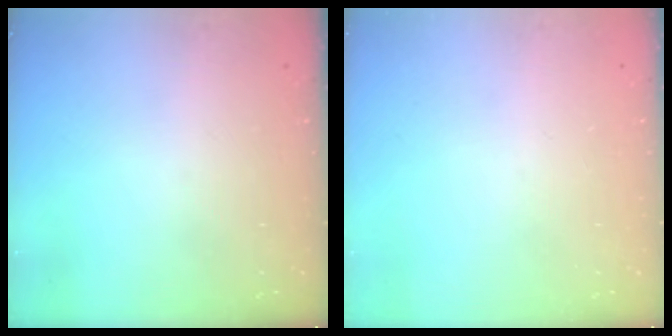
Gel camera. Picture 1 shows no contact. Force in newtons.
{"total": 0.0}